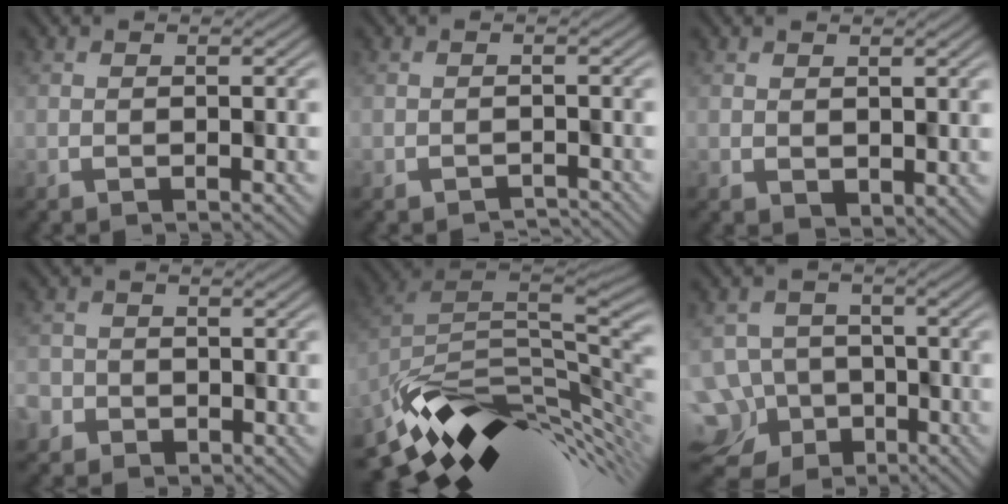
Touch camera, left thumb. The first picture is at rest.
{"total": 1.6, "force": [-1.6, 0.3, 0.0], "torque": [0.003, 0.002, -0.022]}
{"total": 2.2, "force": [0.2, 1.7, 1.3], "torque": [-0.023, -0.012, 0.017]}
{"total": 3.3, "force": [-1.6, 2.8, 0.2], "torque": [0.002, -0.003, -0.027]}
{"total": 12.1, "force": [-3.9, 6.3, 9.6], "torque": [-0.205, -0.019, -0.063]}
{"total": 11.8, "force": [-7.0, 9.0, 2.9], "torque": [-0.089, -0.048, -0.097]}